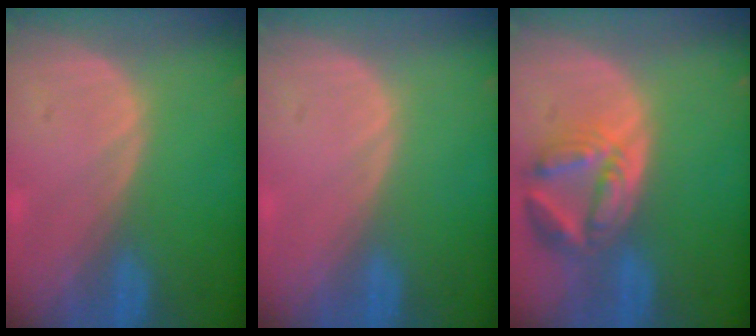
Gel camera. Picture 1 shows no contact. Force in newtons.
{"total": 0.0}
{"total": 8.1, "press": 7.2, "slide": 3.7}